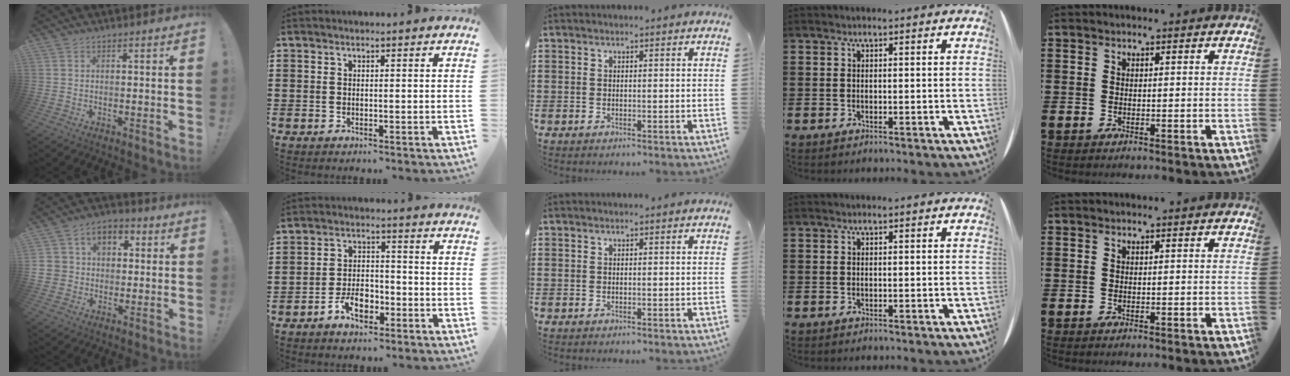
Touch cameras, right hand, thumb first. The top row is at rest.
{"thumb": {"total": 7.1, "force": [0.4, 6.7, 2.4], "torque": [-0.037, 0.006, 0.013]}, "index": {"total": 5.6, "force": [-3.3, 3.0, 3.3], "torque": [-0.070, 0.009, -0.063]}}